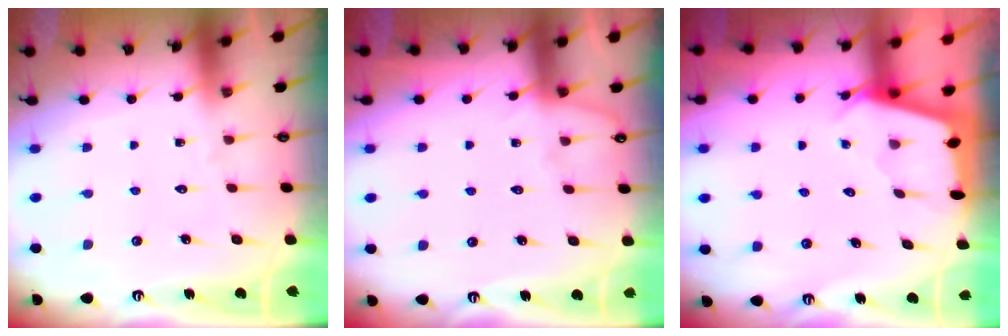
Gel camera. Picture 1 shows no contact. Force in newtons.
{"total": 3.6, "press": 3.6, "slide": 0.6}
{"total": 2.6, "press": 2.5, "slide": 0.3}